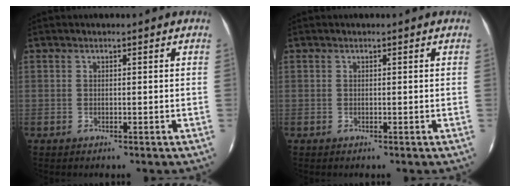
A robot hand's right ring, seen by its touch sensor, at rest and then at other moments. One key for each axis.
{"total": 0.0}